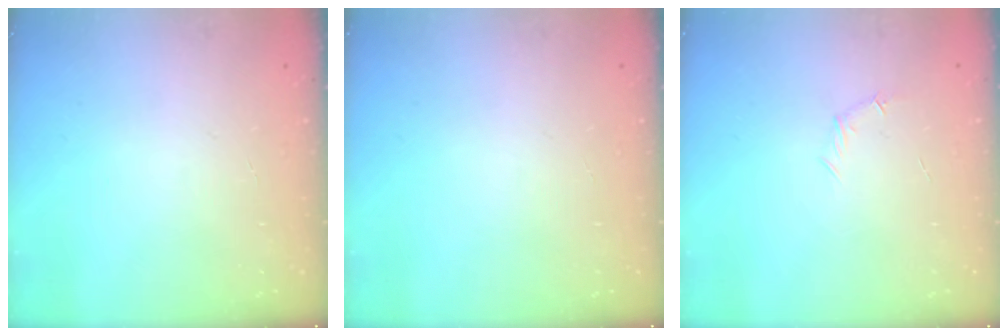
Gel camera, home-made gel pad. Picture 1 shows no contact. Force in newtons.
{"total": 0.0}
{"total": 4.7, "press": 4.5, "slide": 1.4}